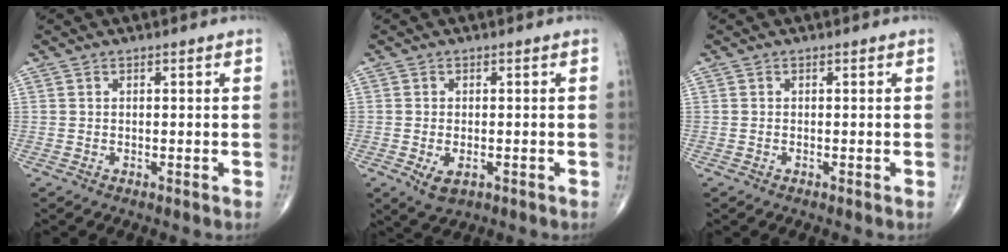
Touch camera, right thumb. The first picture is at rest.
{"total": 3.8, "force": [-1.3, 2.0, 2.9], "torque": [-0.051, -0.005, -0.014]}
{"total": 0.0}